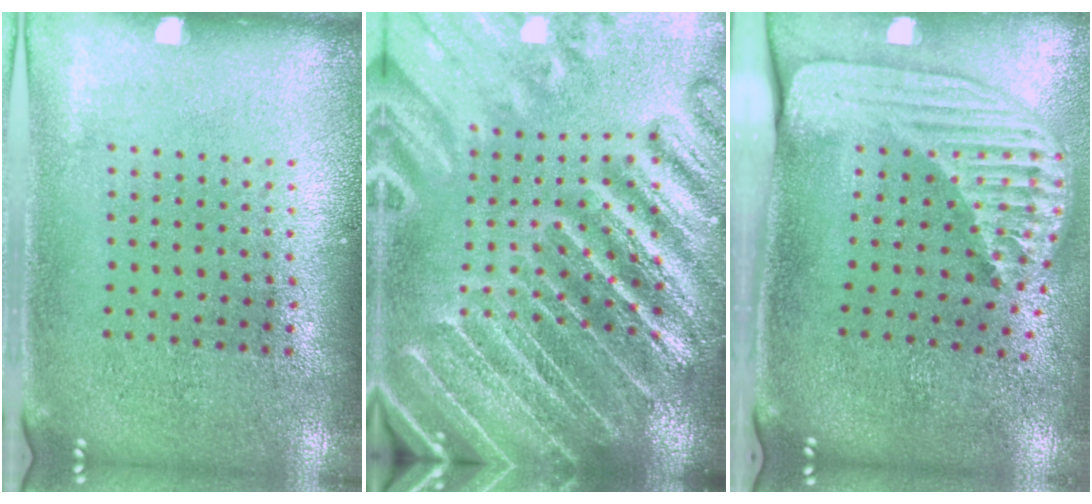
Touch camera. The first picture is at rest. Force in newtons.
{"total": 5.1, "press": 4.5, "slide": 2.5}
{"total": 2.5, "press": 1.8, "slide": 1.8}